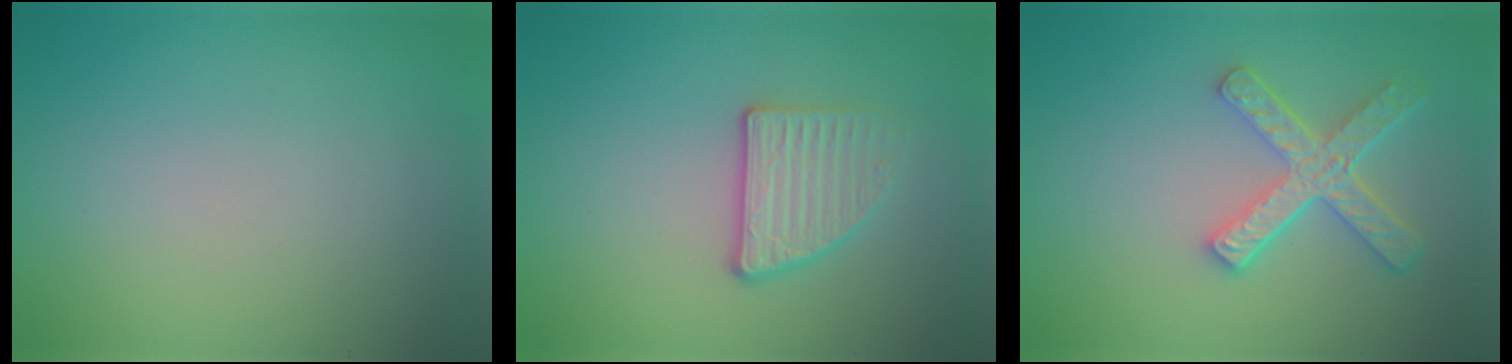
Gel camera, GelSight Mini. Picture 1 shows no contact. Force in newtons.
{"total": 2.7, "press": 2.5, "slide": 1.2}
{"total": 5.0, "press": 3.9, "slide": 3.1}